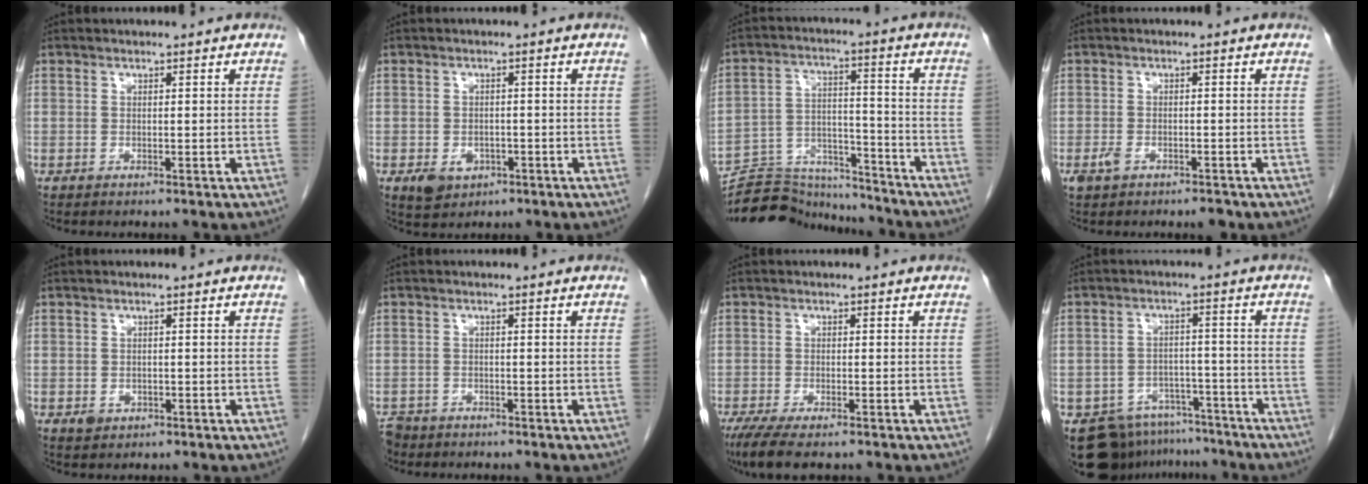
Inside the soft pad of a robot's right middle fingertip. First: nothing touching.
{"total": 3.4, "force": [-1.6, 2.4, 1.9], "torque": [-0.034, -0.002, -0.016]}
{"total": 14.8, "force": [-14.6, 2.6, 1.2], "torque": [-0.020, 0.038, -0.228]}
{"total": 3.1, "force": [-1.9, 1.5, 2.1], "torque": [-0.038, -0.002, -0.025]}
{"total": 1.6, "force": [-0.5, 1.3, 0.7], "torque": [-0.009, 0.002, -0.002]}
{"total": 3.7, "force": [-3.1, 1.9, 0.3], "torque": [-0.007, -0.004, -0.057]}
{"total": 6.4, "force": [-4.6, 1.6, 4.0], "torque": [-0.070, -0.016, -0.076]}
{"total": 11.4, "force": [-9.7, 5.7, 1.7], "torque": [-0.023, 0.020, -0.132]}